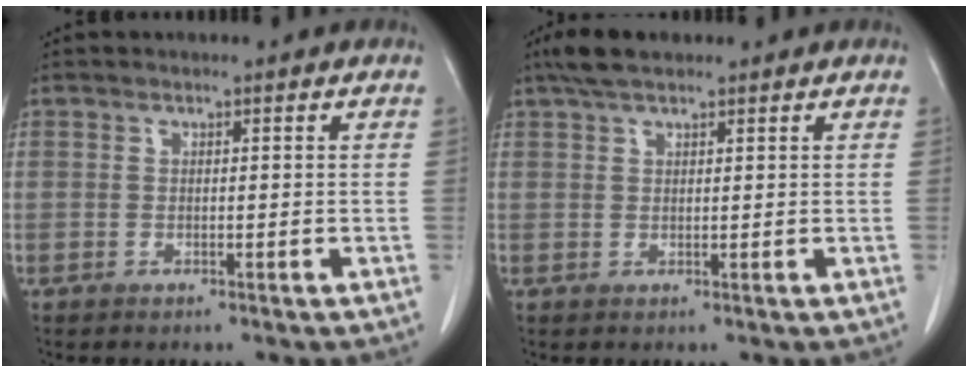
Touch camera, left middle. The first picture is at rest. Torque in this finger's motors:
{"motor_torque": [0.32, -0.26, -0.12, -0.04]}